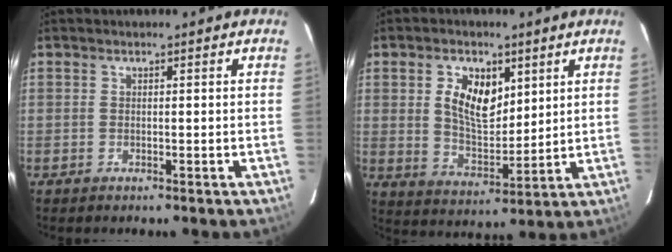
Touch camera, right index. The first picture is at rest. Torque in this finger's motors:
{"motor_torque": [0.72, 0.53, 0.43, 0.11]}